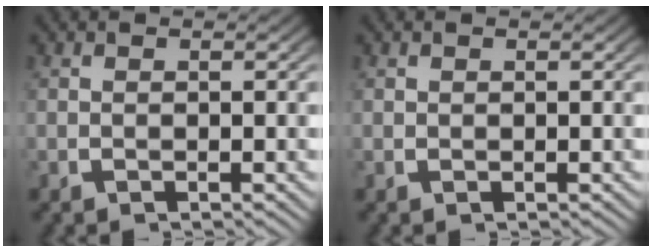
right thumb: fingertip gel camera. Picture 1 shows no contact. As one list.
[{"total": 0.0}]